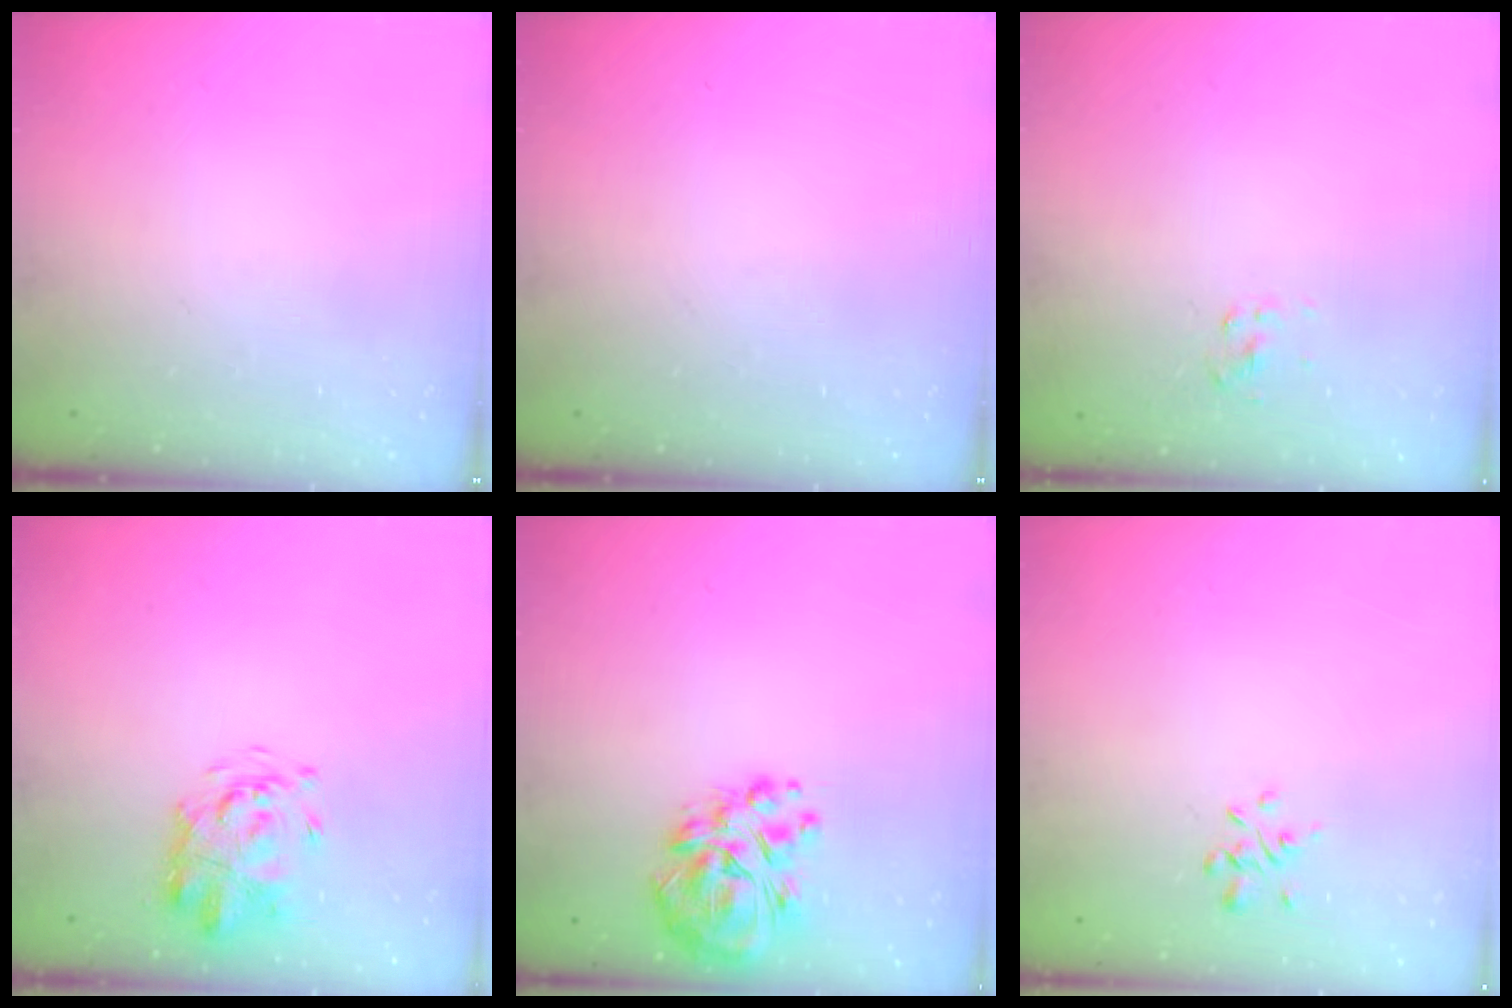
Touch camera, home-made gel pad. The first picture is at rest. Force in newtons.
{"total": 0.0}
{"total": 2.6, "press": 2.4, "slide": 0.9}
{"total": 3.6, "press": 3.5, "slide": 1.0}
{"total": 13.6, "press": 13.0, "slide": 4.1}
{"total": 0.9, "press": 0.7, "slide": 0.5}